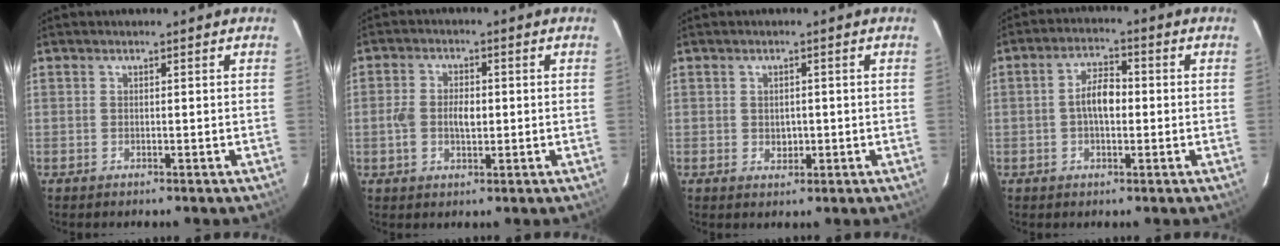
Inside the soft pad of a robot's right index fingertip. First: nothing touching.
{"total": 5.5, "force": [-0.6, 3.4, 4.3], "torque": [-0.085, 0.006, -0.011]}
{"total": 2.4, "force": [-0.1, 2.1, 1.0], "torque": [-0.013, 0.001, 0.003]}
{"total": 5.6, "force": [-0.4, 2.8, 4.9], "torque": [-0.090, 0.014, -0.006]}